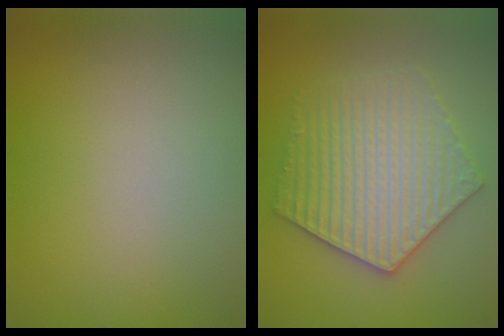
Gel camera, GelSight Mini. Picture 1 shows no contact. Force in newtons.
{"total": 5.9, "press": 5.8, "slide": 0.9}